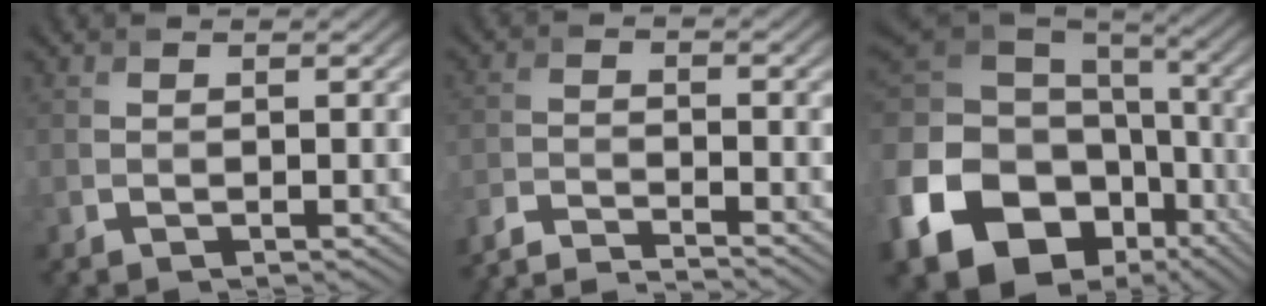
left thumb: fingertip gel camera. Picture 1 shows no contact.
{"total": 6.0, "force": [-5.6, 0.4, 2.1], "torque": [-0.037, -0.003, -0.111]}
{"total": 21.9, "force": [-7.3, 16.6, 12.2], "torque": [-0.328, -0.040, -0.102]}